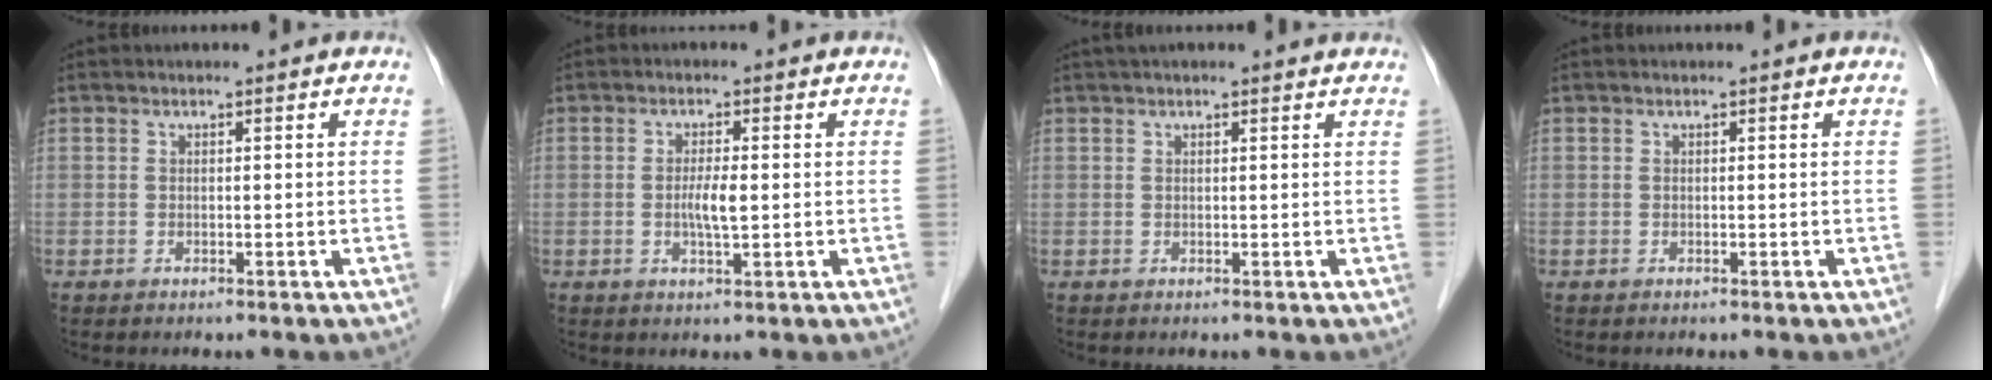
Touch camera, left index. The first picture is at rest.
{"total": 3.1, "force": [-0.2, 0.4, 3.1], "torque": [-0.062, -0.004, -0.003]}
{"total": 5.7, "force": [5.1, 0.5, 2.4], "torque": [-0.034, 0.034, 0.059]}
{"total": 0.0}